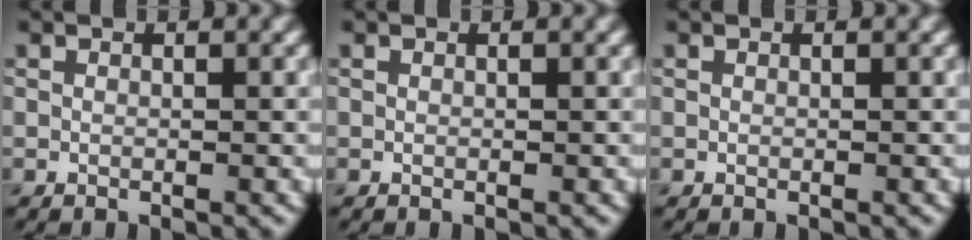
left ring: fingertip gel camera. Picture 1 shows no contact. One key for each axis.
{"total": 0.0}
{"total": 0.0}